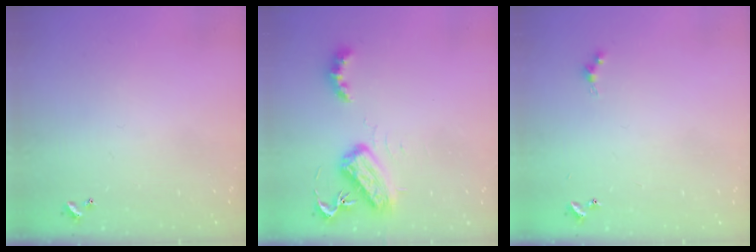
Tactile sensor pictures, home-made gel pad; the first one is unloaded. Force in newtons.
{"total": 6.4, "press": 6.4, "slide": 0.2}
{"total": 3.3, "press": 3.2, "slide": 0.6}